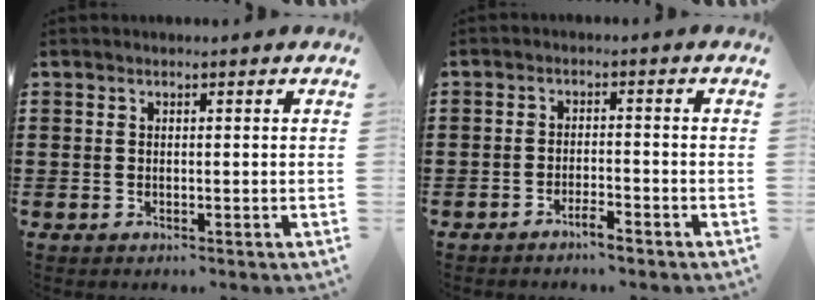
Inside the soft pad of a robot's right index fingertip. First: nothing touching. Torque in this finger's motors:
{"motor_torque": [0.31, 0.34, 0.16, 0.01]}